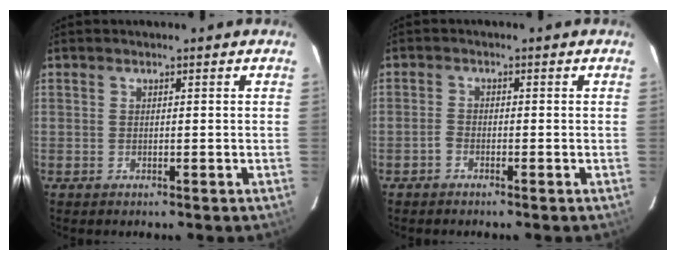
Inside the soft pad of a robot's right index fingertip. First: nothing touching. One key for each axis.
{"total": 1.4, "fx": -1.1, "fy": 0.5, "fz": 0.5, "tx": -0.018, "ty": 0.003, "tz": -0.027}